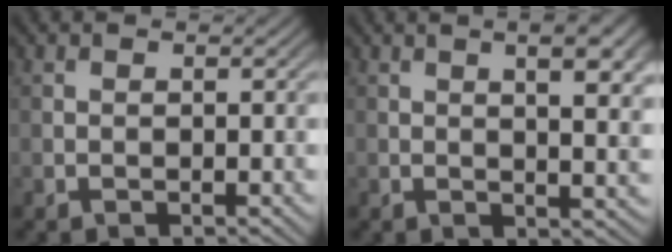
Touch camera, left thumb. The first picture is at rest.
{"total": 8.0, "force": [2.6, 2.3, 7.3], "torque": [-0.091, 0.014, 0.034]}